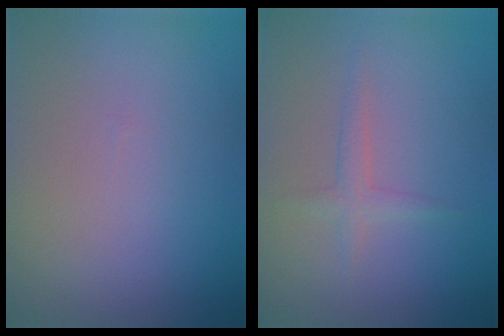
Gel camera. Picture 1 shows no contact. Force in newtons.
{"total": 1.3, "press": 1.3, "slide": 0.1}